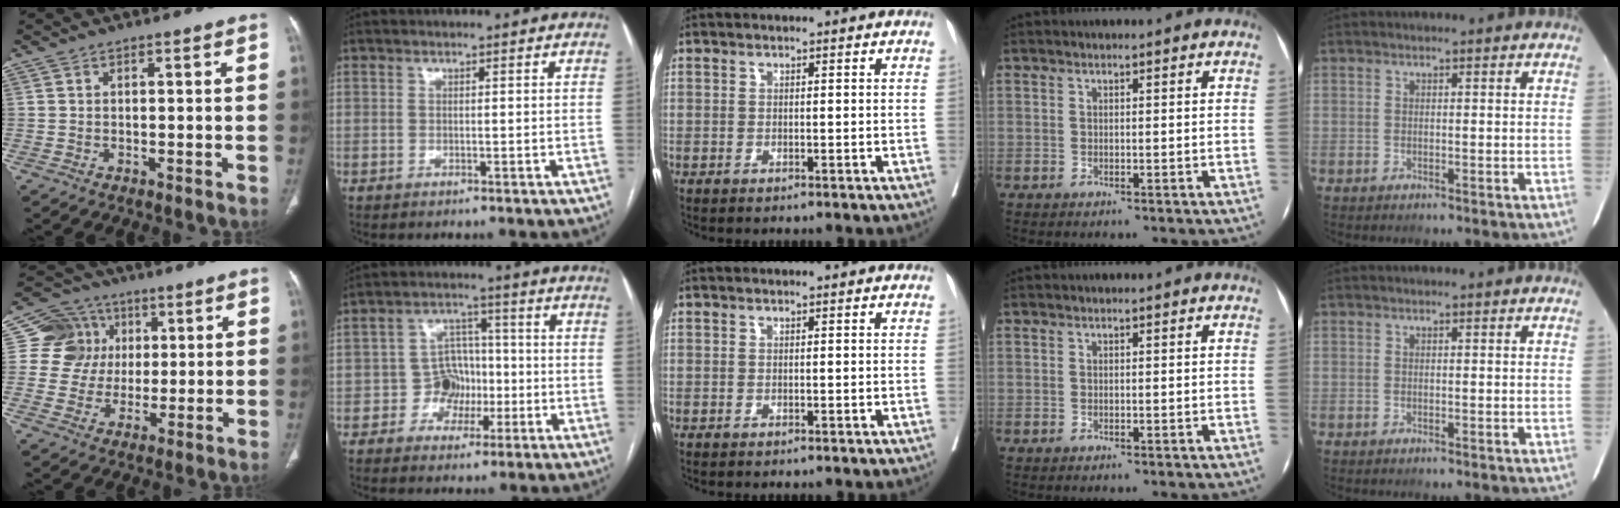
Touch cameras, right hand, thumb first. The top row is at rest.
{"thumb": {"total": 10.3, "force": [2.3, 9.8, 1.9], "torque": [0.007, 0.008, 0.037]}, "index": {"total": 6.2, "force": [-1.7, 5.4, 2.4], "torque": [-0.033, 0.024, -0.026]}}